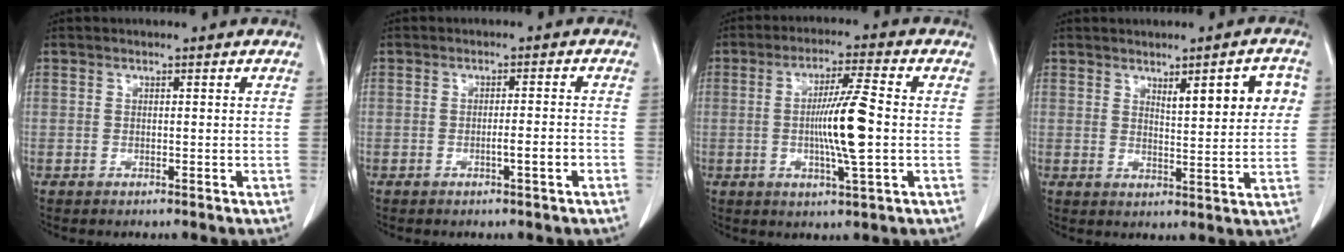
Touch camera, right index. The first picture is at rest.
{"total": 2.6, "force": [-1.1, -0.1, 2.3], "torque": [-0.034, 0.000, -0.016]}
{"total": 9.5, "force": [-0.7, 0.1, 9.5], "torque": [-0.166, -0.004, -0.016]}
{"total": 7.3, "force": [2.8, 1.4, 6.6], "torque": [-0.087, 0.005, 0.040]}